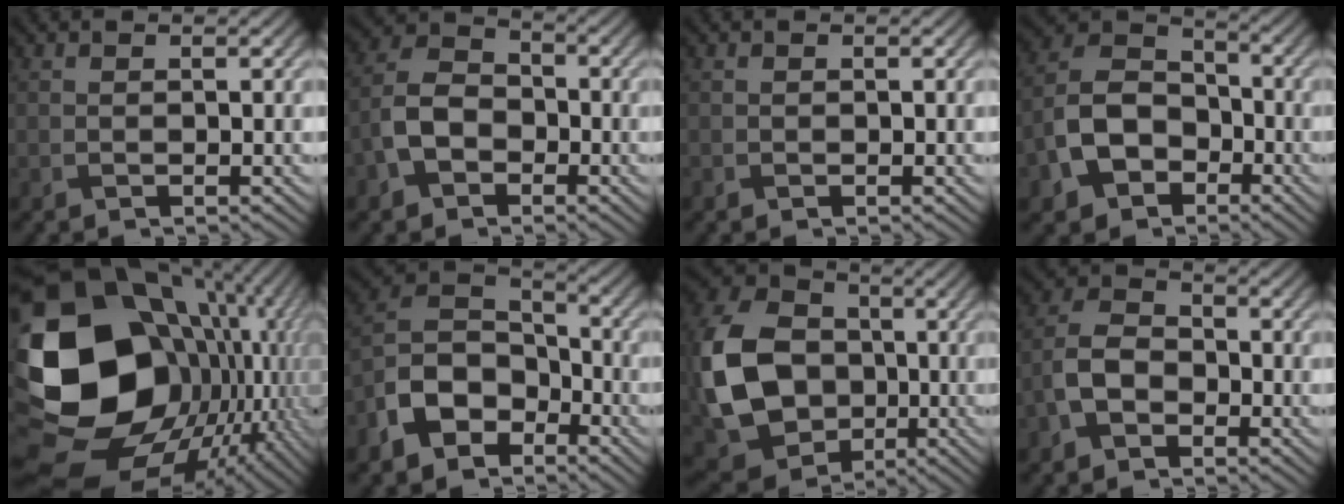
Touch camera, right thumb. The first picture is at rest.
{"total": 6.5, "force": [-2.7, 4.5, 3.8], "torque": [-0.085, 0.003, -0.062]}
{"total": 0.0}
{"total": 10.2, "force": [-4.3, 7.3, 5.7], "torque": [-0.137, -0.013, -0.100]}
{"total": 23.1, "force": [0.5, 17.7, 14.8], "torque": [-0.341, -0.046, 0.044]}
{"total": 9.9, "force": [-5.5, 6.6, 5.0], "torque": [-0.112, -0.009, -0.128]}
{"total": 14.5, "force": [-1.7, 11.7, 8.4], "torque": [-0.205, 0.000, -0.041]}
{"total": 5.7, "force": [-2.6, 3.8, 3.4], "torque": [-0.077, 0.006, -0.061]}